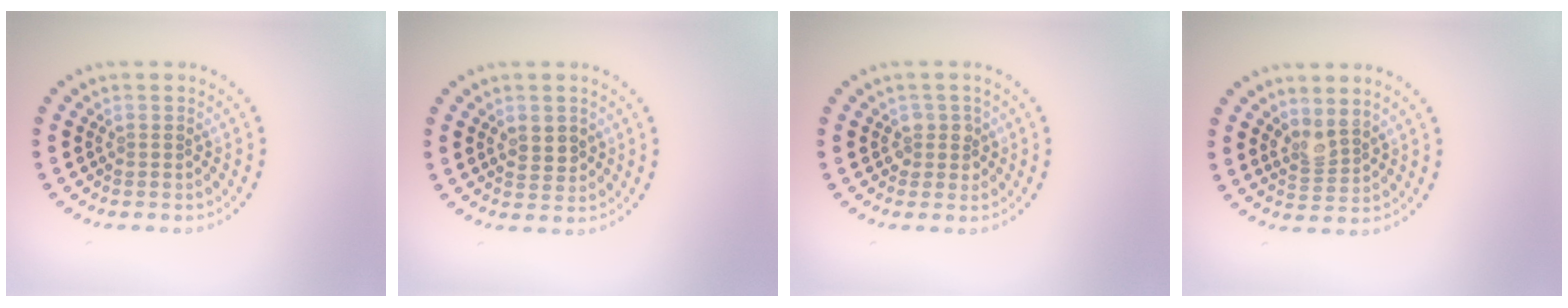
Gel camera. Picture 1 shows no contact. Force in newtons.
{"total": 1.7, "press": 1.7, "slide": 0.6}
{"total": 1.6, "press": 1.5, "slide": 0.7}
{"total": 2.1, "press": 1.7, "slide": 1.2}